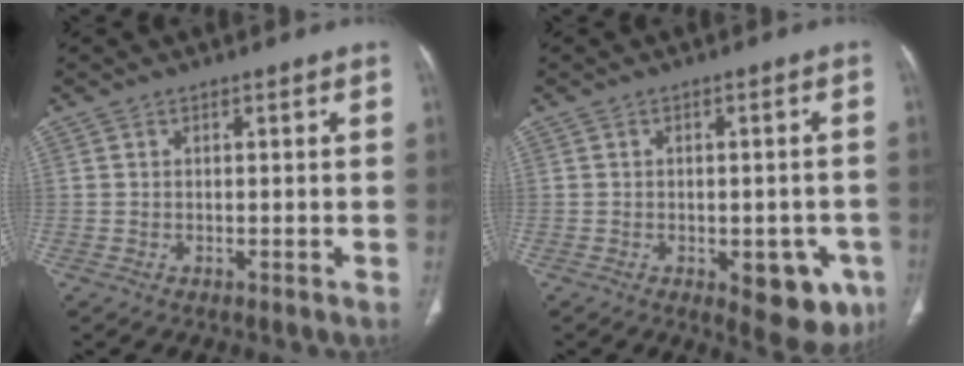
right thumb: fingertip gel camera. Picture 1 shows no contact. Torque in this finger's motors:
{"motor_torque": [1.17, 1.39, -0.17, 0.03, 0.17]}